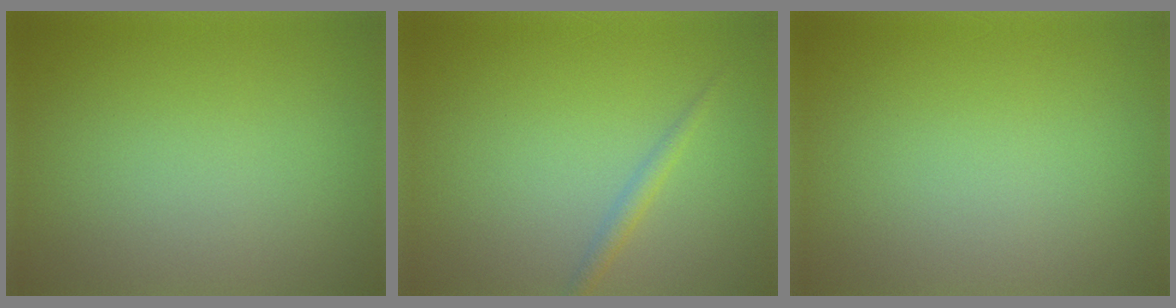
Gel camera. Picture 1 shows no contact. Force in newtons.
{"total": 1.2, "press": 1.2, "slide": 0.0}
{"total": 0.0}